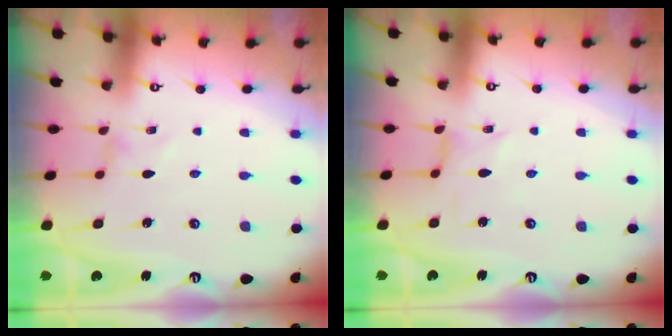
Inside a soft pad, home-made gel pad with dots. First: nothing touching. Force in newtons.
{"total": 0.8, "press": 0.7, "slide": 0.2}